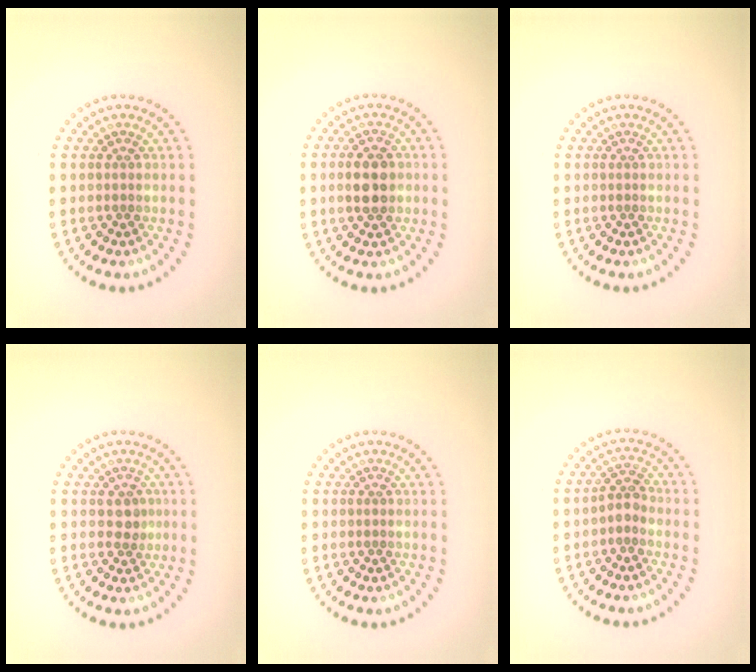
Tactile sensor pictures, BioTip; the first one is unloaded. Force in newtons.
{"total": 3.7, "press": 3.7, "slide": 0.1}
{"total": 0.0}
{"total": 1.3, "press": 1.2, "slide": 0.6}
{"total": 0.0}
{"total": 1.7, "press": 1.4, "slide": 0.9}